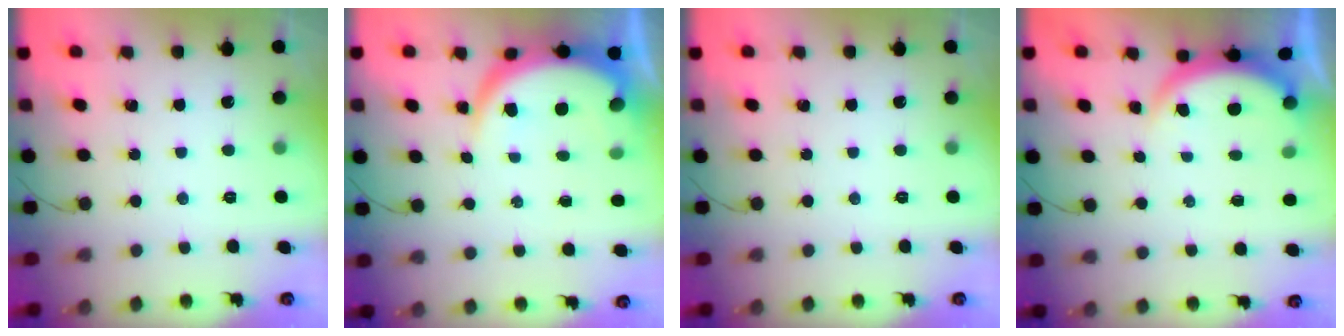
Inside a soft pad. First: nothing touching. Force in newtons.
{"total": 9.2, "press": 9.2, "slide": 0.8}
{"total": 0.0}
{"total": 4.6, "press": 4.6, "slide": 0.7}